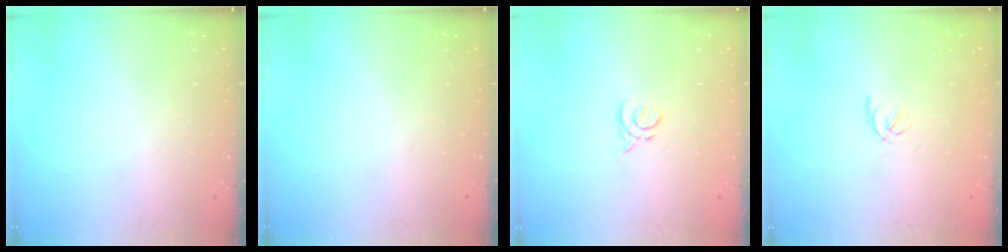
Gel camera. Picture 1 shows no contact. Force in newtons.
{"total": 0.0}
{"total": 2.0, "press": 1.9, "slide": 0.6}
{"total": 1.6, "press": 1.6, "slide": 0.3}